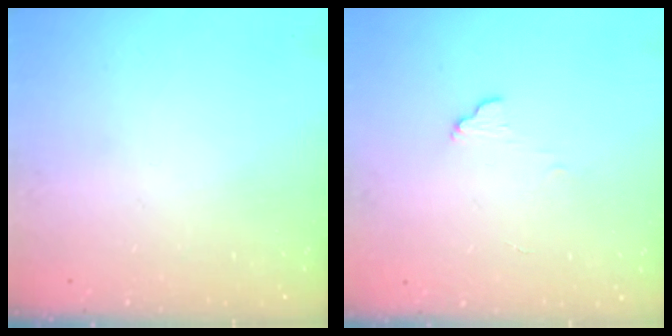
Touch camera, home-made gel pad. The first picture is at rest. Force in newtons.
{"total": 4.5, "press": 4.5, "slide": 0.2}